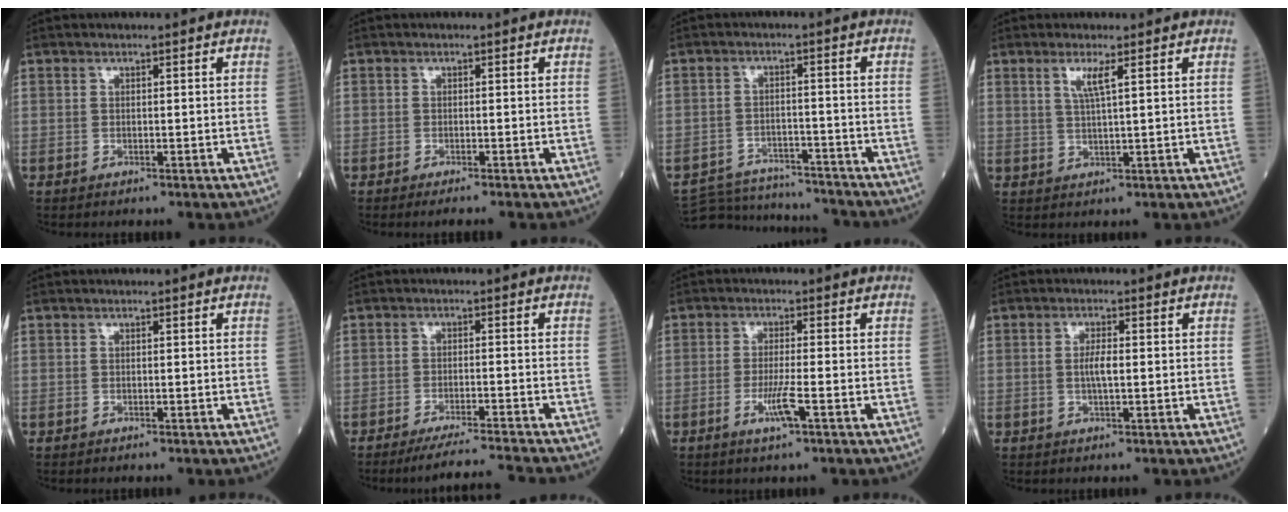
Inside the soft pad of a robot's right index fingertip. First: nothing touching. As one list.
[{"total": 1.5, "force": [-1.0, -0.1, 1.1], "torque": [-0.011, 0.000, -0.015]}, {"total": 12.2, "force": [-11.9, 2.3, 1.7], "torque": [-0.033, 0.011, -0.169]}, {"total": 3.0, "force": [1.3, -0.3, 2.6], "torque": [-0.056, -0.002, 0.026]}, {"total": 0.0}, {"total": 7.2, "force": [-6.6, -1.5, 2.3], "torque": [-0.028, -0.009, -0.112]}, {"total": 4.1, "force": [-1.7, -0.1, 3.8], "torque": [-0.075, -0.008, -0.034]}, {"total": 2.7, "force": [-0.1, 0.5, 2.6], "torque": [-0.053, 0.000, -0.002]}]